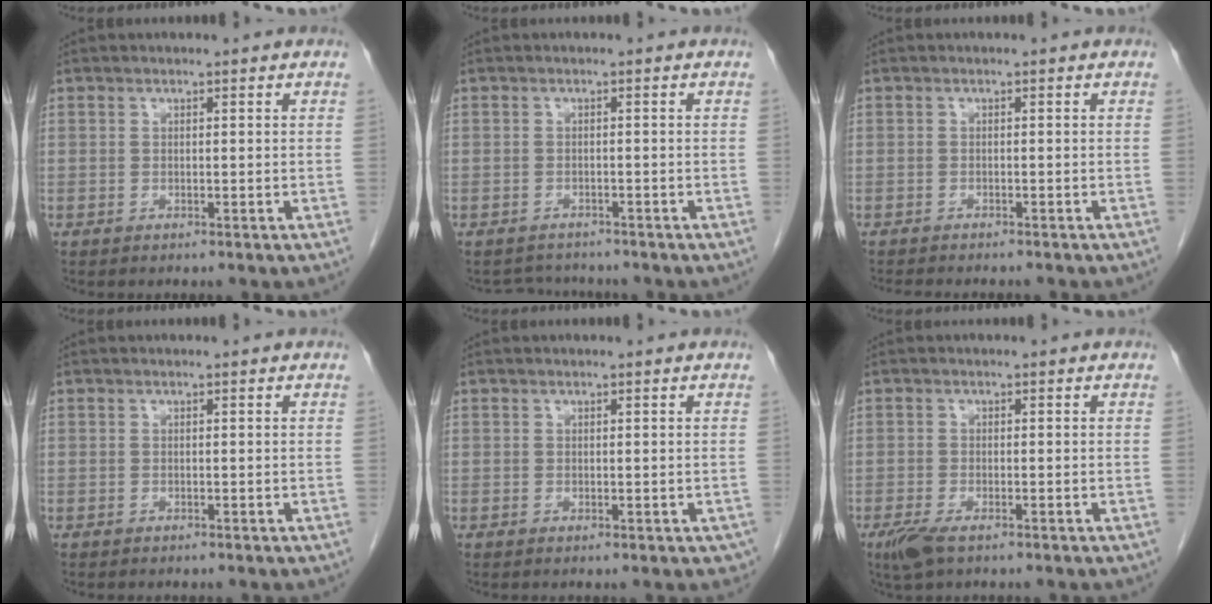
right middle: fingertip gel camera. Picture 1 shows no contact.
{"total": 3.3, "force": [-3.1, 1.0, -0.3], "torque": [0.006, -0.002, -0.047]}
{"total": 7.1, "force": [-6.4, 1.4, 2.8], "torque": [-0.034, -0.004, -0.086]}
{"total": 1.1, "force": [-1.0, 0.4, 0.4], "torque": [-0.015, -0.001, -0.010]}
{"total": 1.4, "force": [-0.9, 0.9, 0.7], "torque": [0.004, 0.001, -0.009]}
{"total": 4.3, "force": [-3.1, 1.2, 2.9], "torque": [-0.057, -0.009, -0.047]}